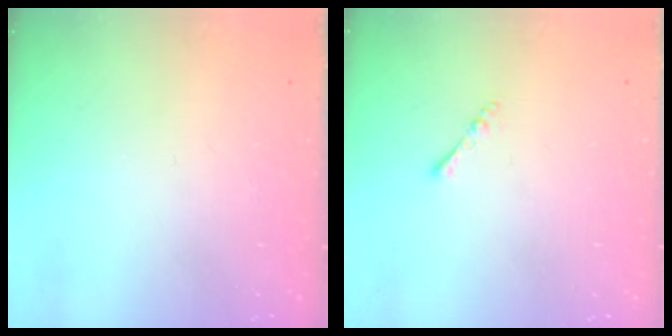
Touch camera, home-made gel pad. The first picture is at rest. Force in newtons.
{"total": 2.4, "press": 2.3, "slide": 0.5}